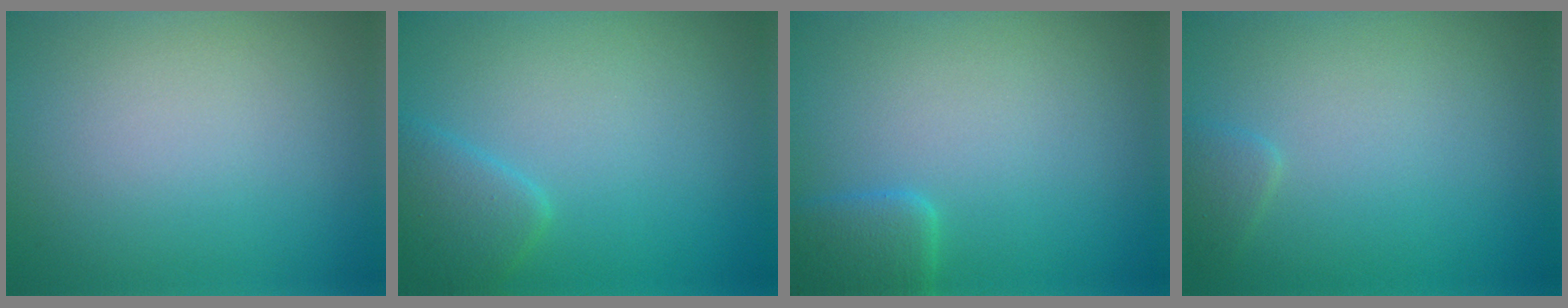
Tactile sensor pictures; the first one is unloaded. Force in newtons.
{"total": 2.6, "press": 2.6, "slide": 0.2}
{"total": 2.5, "press": 2.5, "slide": 0.2}
{"total": 1.0, "press": 1.0, "slide": 0.0}